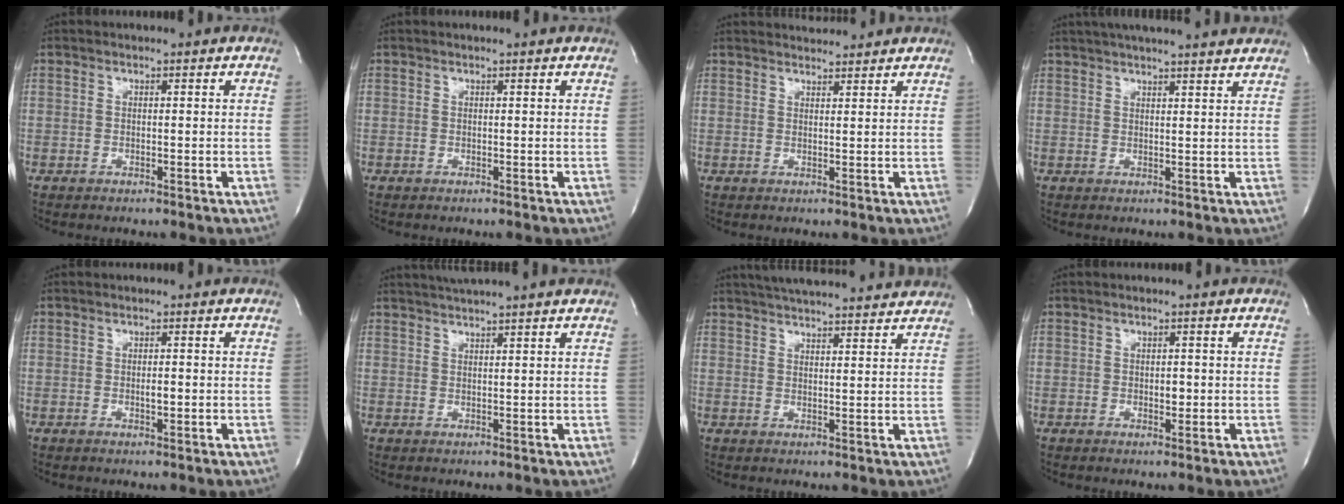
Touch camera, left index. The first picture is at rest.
{"total": 0.8, "force": [0.8, -0.1, 0.2], "torque": [-0.008, 0.000, 0.010]}
{"total": 5.4, "force": [5.3, 0.5, 1.0], "torque": [-0.019, 0.024, 0.071]}
{"total": 16.8, "force": [15.0, 1.2, 7.4], "torque": [-0.122, 0.036, 0.196]}
{"total": 1.3, "force": [-0.2, 0.4, 1.2], "torque": [-0.023, 0.000, -0.003]}
{"total": 7.3, "force": [6.5, -0.8, 3.3], "torque": [-0.056, 0.029, 0.089]}
{"total": 17.3, "force": [15.9, 2.2, 6.4], "torque": [-0.106, 0.036, 0.217]}
{"total": 1.3, "force": [-0.1, 0.8, 1.1], "torque": [-0.015, 0.001, 0.000]}